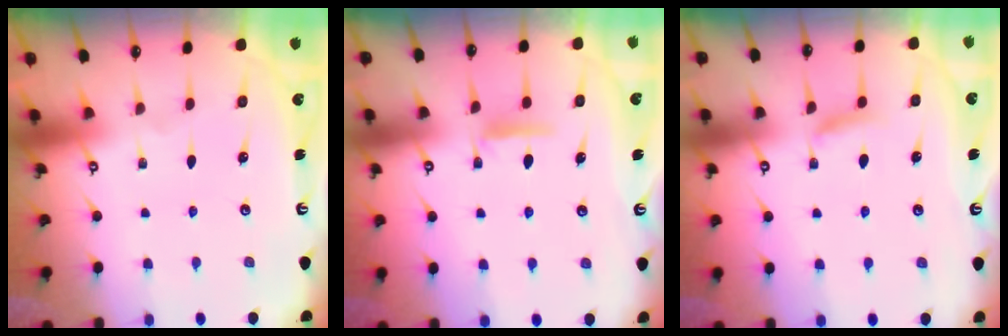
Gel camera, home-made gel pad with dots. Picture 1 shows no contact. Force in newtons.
{"total": 5.2, "press": 5.2, "slide": 0.5}
{"total": 6.0, "press": 6.0, "slide": 0.7}